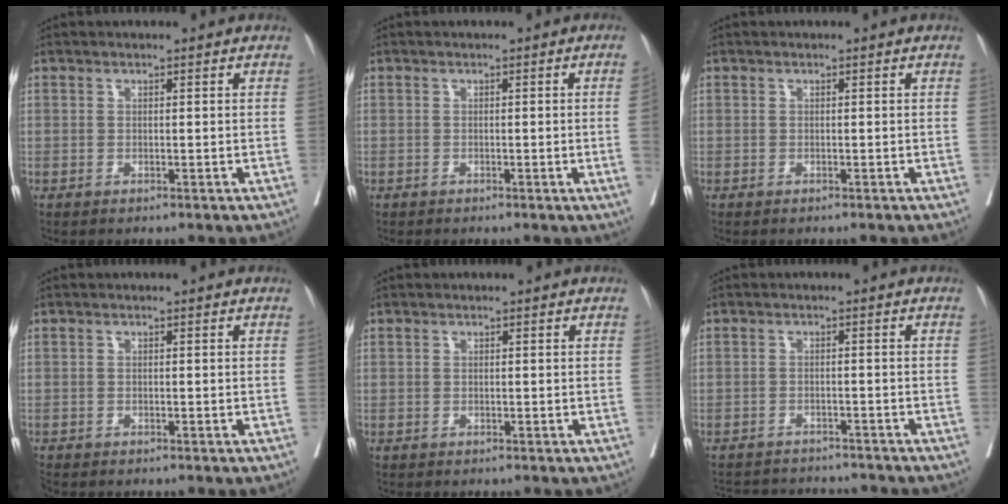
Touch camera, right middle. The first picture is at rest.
{"total": 1.8, "force": [-0.4, -0.6, 1.6], "torque": [-0.018, -0.001, -0.007]}
{"total": 1.1, "force": [-1.0, 0.1, 0.4], "torque": [-0.004, -0.001, -0.016]}
{"total": 1.1, "force": [-1.0, 0.3, 0.1], "torque": [-0.008, -0.004, -0.021]}
{"total": 0.0}
{"total": 10.3, "force": [-9.9, 2.1, 2.2], "torque": [-0.042, 0.008, -0.128]}